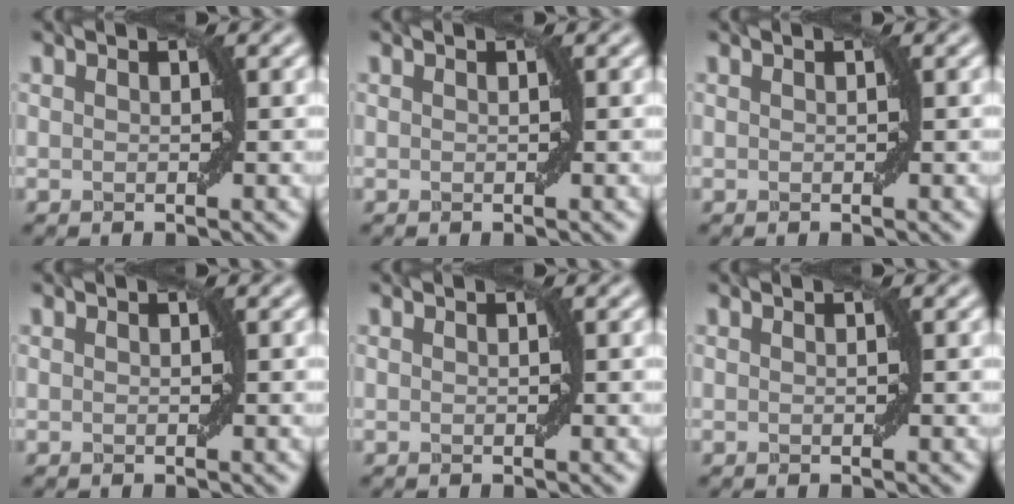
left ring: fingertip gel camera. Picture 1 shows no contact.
{"total": 0.0}
{"total": 0.0}
{"total": 0.0}
{"total": 0.0}
{"total": 0.0}